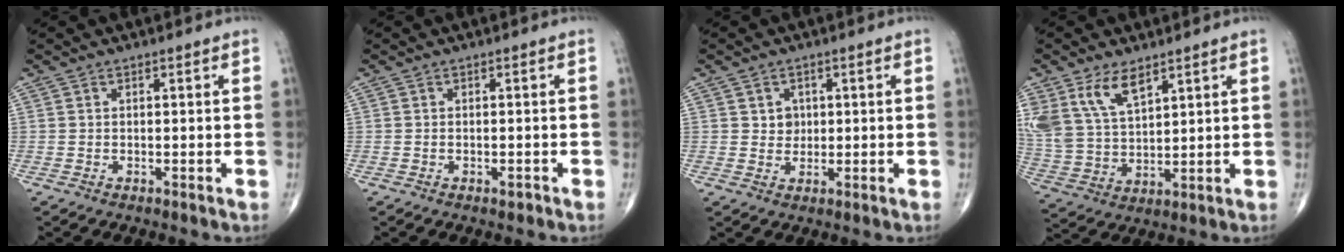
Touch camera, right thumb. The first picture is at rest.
{"total": 0.8, "force": [-0.5, 0.4, 0.5], "torque": [-0.009, 0.001, -0.007]}
{"total": 2.7, "force": [0.7, 2.4, 1.1], "torque": [-0.001, -0.002, 0.011]}
{"total": 11.5, "force": [6.7, 5.9, 7.3], "torque": [-0.138, -0.020, 0.147]}